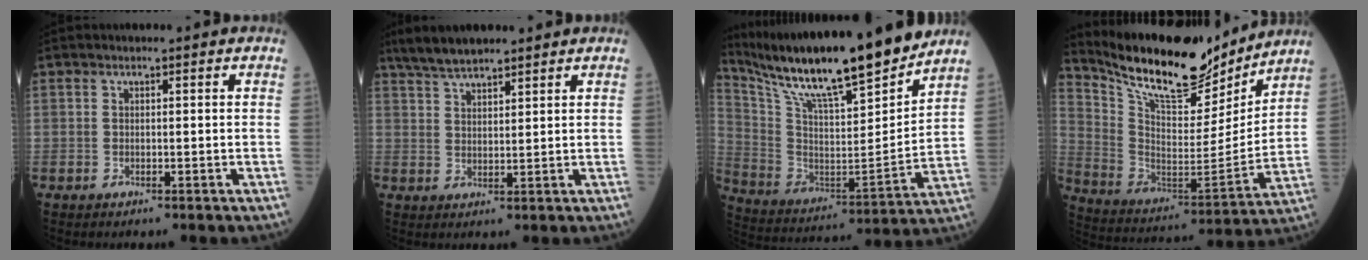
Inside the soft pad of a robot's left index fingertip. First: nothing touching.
{"total": 6.4, "force": [5.5, 1.1, 3.0], "torque": [-0.066, 0.023, 0.105]}
{"total": 23.2, "force": [19.5, 1.4, 12.4], "torque": [-0.233, -0.014, 0.330]}
{"total": 19.7, "force": [17.2, 5.0, 8.1], "torque": [-0.159, -0.016, 0.291]}